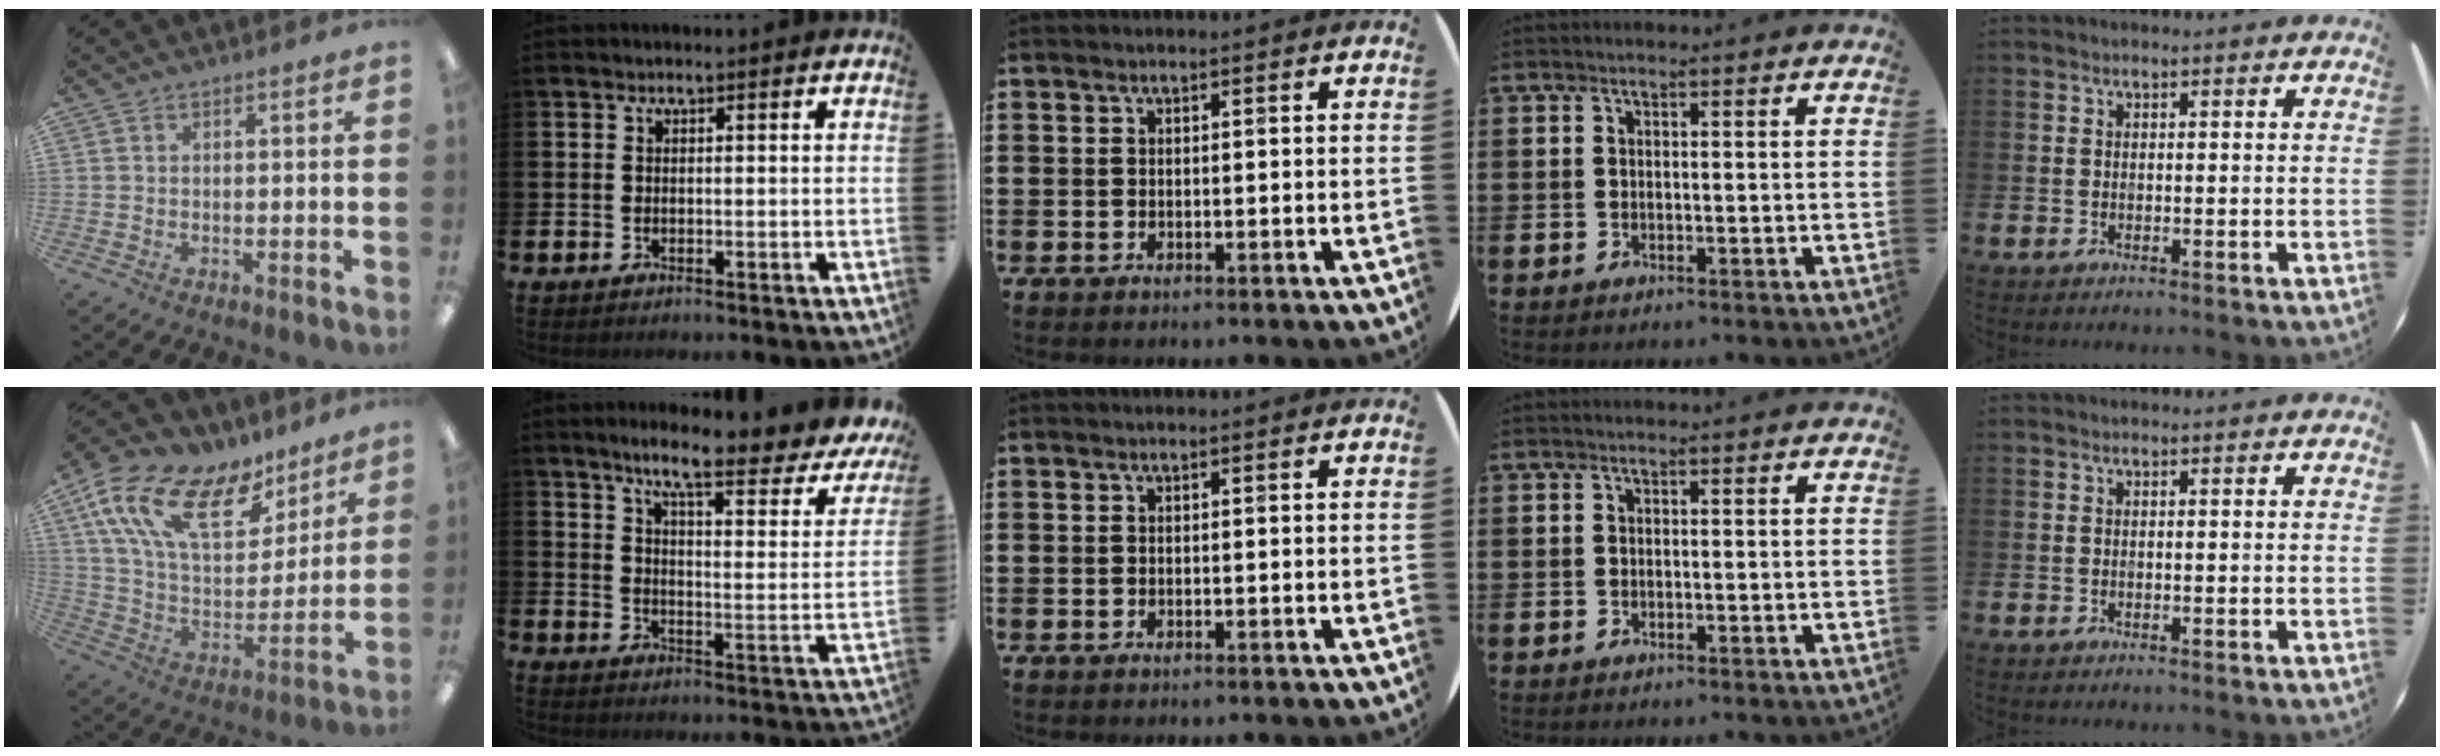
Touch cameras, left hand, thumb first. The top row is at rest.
{"thumb": {"total": 21.6, "force": [11.9, 10.9, 14.4], "torque": [-0.279, -0.050, 0.211]}, "index": {"total": 7.8, "force": [6.0, 1.3, 4.7], "torque": [-0.096, -0.049, 0.091]}}